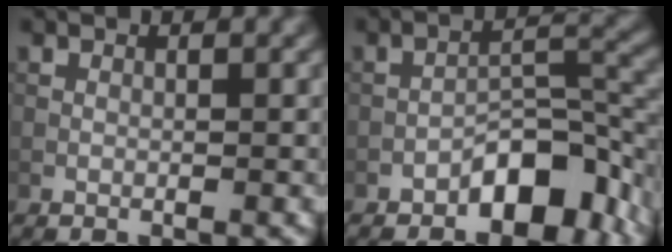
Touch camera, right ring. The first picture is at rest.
{"total": 6.3, "force": [-3.7, 2.7, 4.4], "torque": [-0.053, 0.018, -0.062]}